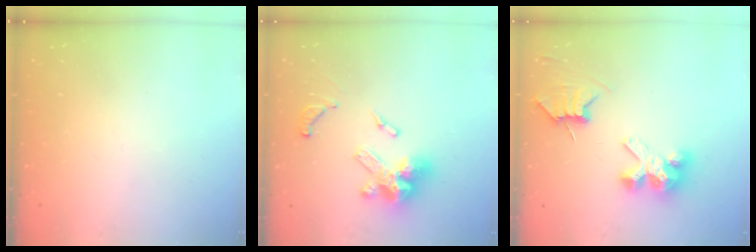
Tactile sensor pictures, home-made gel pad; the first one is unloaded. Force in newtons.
{"total": 17.1, "press": 17.0, "slide": 2.0}
{"total": 7.1, "press": 7.1, "slide": 0.7}